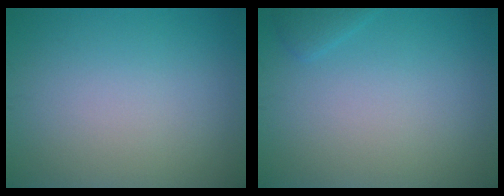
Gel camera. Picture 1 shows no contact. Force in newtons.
{"total": 0.9, "press": 0.9, "slide": 0.1}